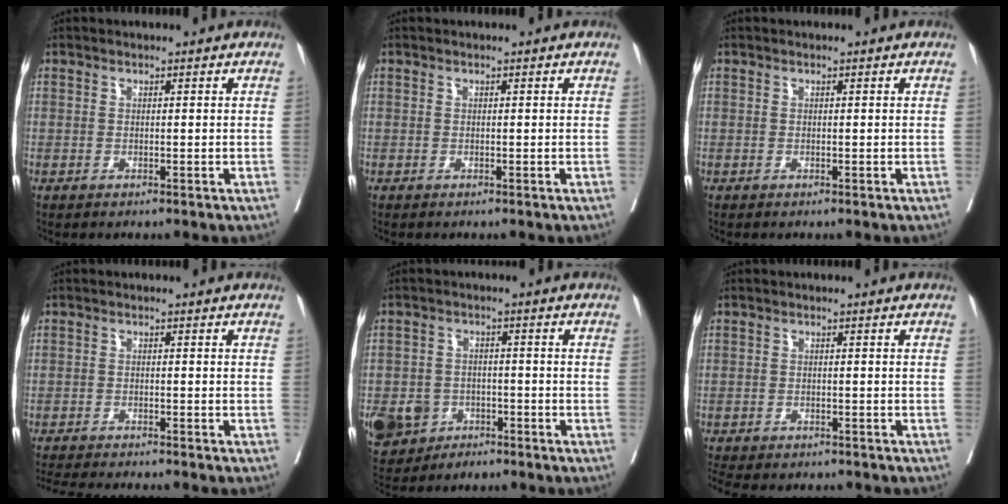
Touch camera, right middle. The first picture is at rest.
{"total": 0.0}
{"total": 0.0}
{"total": 9.3, "force": [-8.5, 0.1, 3.7], "torque": [-0.048, -0.020, -0.125]}
{"total": 8.9, "force": [-4.6, 7.1, 2.8], "torque": [-0.069, 0.005, -0.069]}
{"total": 8.9, "force": [-7.8, 2.9, 3.1], "torque": [-0.061, -0.006, -0.103]}